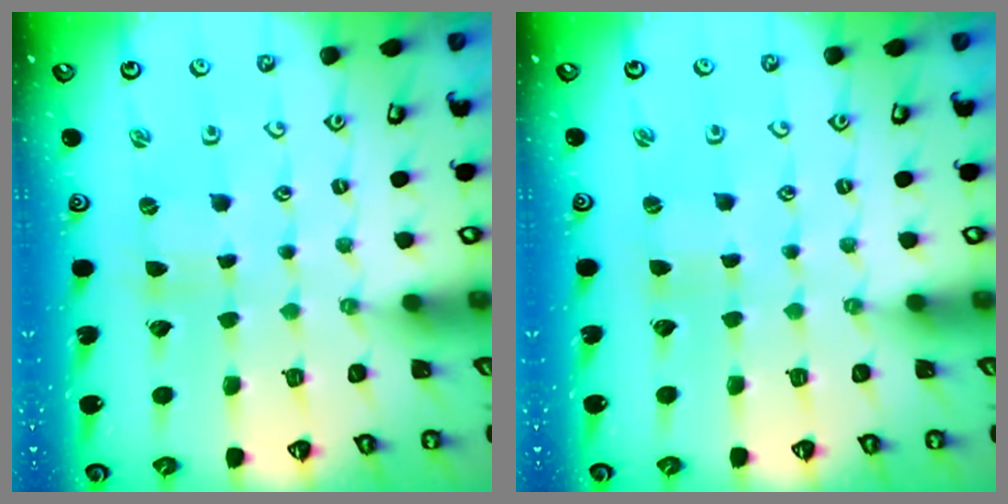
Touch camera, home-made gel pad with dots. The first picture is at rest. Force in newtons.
{"total": 0.7, "press": 0.7, "slide": 0.2}